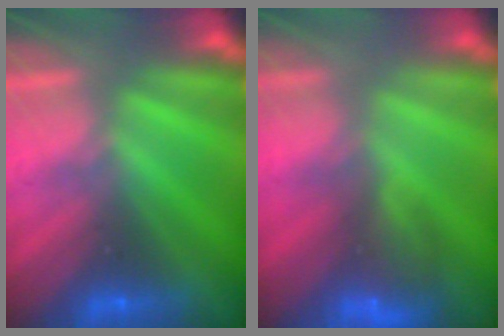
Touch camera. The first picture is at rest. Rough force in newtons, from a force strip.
{"total": 9.4}